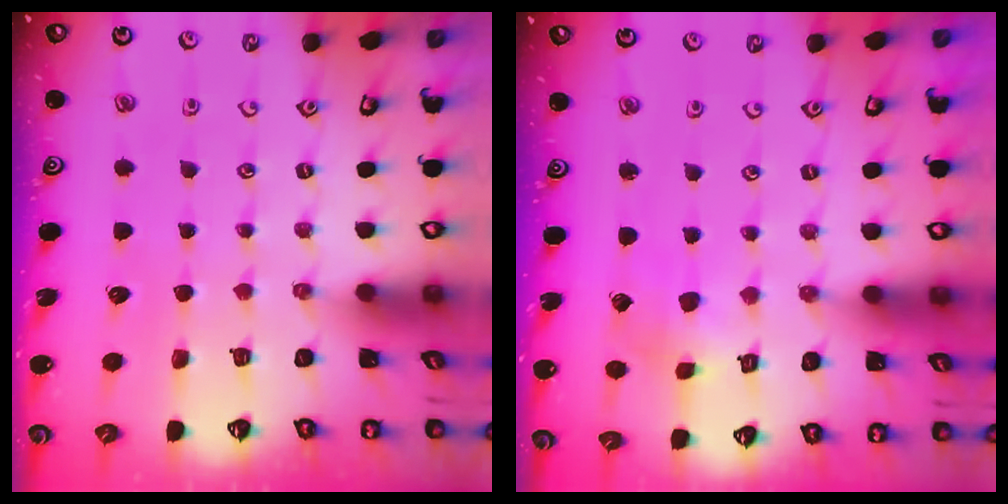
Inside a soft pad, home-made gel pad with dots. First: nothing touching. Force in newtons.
{"total": 2.7, "press": 2.7, "slide": 0.3}